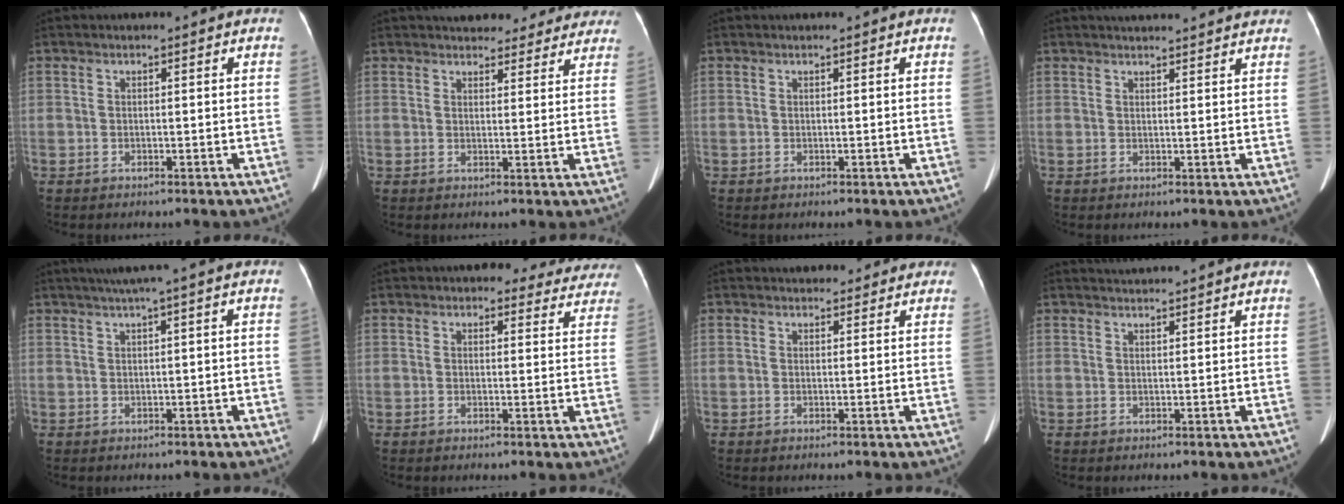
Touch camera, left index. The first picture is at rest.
{"total": 14.7, "force": [13.2, 5.2, 3.8], "torque": [-0.020, 0.013, 0.145]}
{"total": 0.0}
{"total": 9.3, "force": [8.7, 1.1, 3.3], "torque": [-0.041, 0.026, 0.097]}
{"total": 3.3, "force": [1.8, -0.7, 2.6], "torque": [-0.051, 0.016, 0.036]}
{"total": 10.3, "force": [9.3, 4.2, 1.7], "torque": [0.023, -0.005, 0.076]}
{"total": 6.1, "force": [5.3, 2.5, 1.6], "torque": [-0.004, 0.016, 0.058]}
{"total": 4.9, "force": [4.8, -0.6, 1.2], "torque": [-0.016, 0.027, 0.063]}